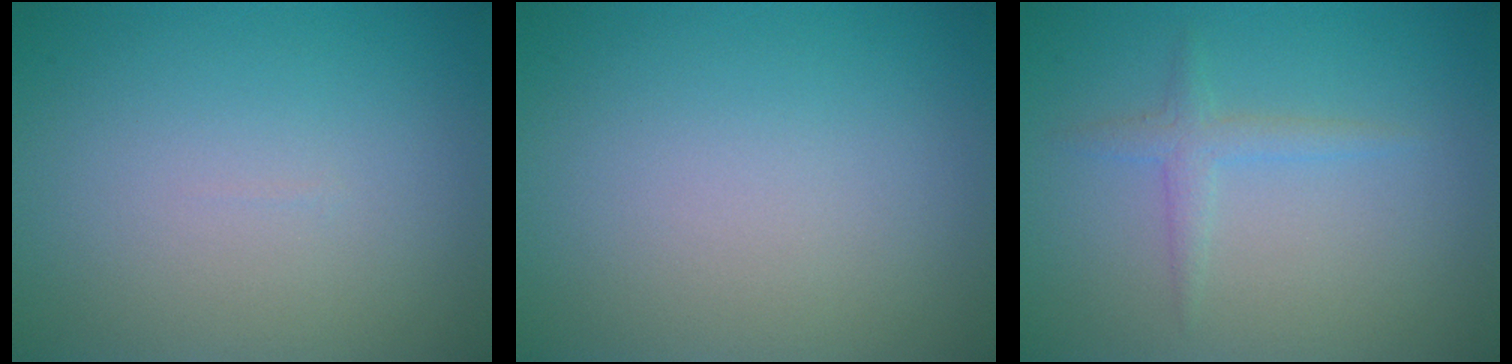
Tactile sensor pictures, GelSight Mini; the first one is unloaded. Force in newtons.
{"total": 0.0}
{"total": 1.6, "press": 1.6, "slide": 0.1}